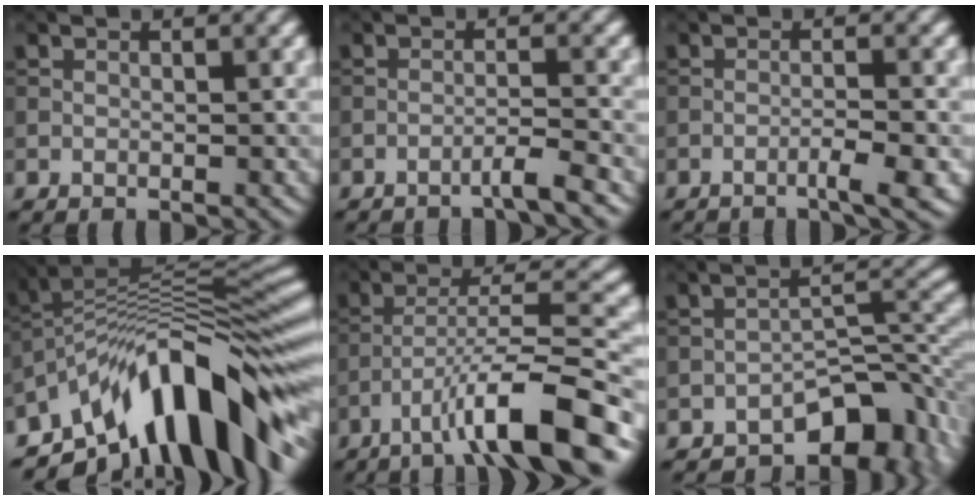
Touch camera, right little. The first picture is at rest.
{"total": 2.3, "force": [-1.7, 0.1, 1.6], "torque": [-0.014, 0.009, -0.042]}
{"total": 2.6, "force": [-1.4, 0.3, 2.2], "torque": [-0.028, 0.006, -0.033]}
{"total": 13.6, "force": [-6.8, 5.7, 10.4], "torque": [-0.156, 0.019, -0.120]}
{"total": 10.6, "force": [-6.1, 1.9, 8.4], "torque": [-0.136, 0.020, -0.103]}
{"total": 8.1, "force": [-4.9, 4.1, 5.0], "torque": [-0.044, 0.004, -0.079]}